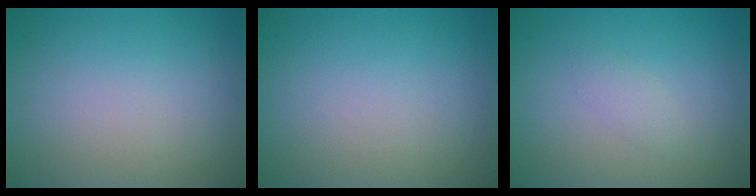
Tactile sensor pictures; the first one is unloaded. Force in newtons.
{"total": 0.0}
{"total": 1.1, "press": 1.1, "slide": 0.0}